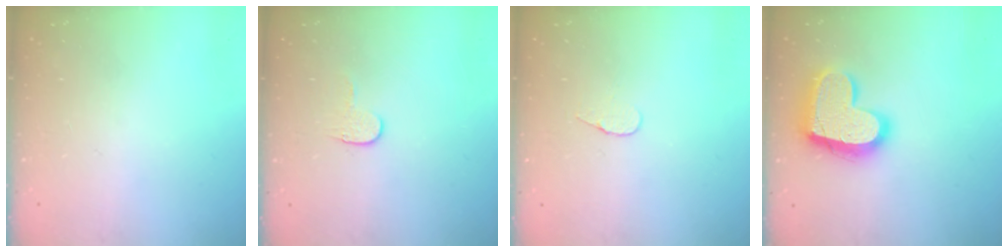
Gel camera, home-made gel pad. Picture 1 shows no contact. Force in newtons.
{"total": 3.8, "press": 3.8, "slide": 0.3}
{"total": 4.0, "press": 4.0, "slide": 0.4}
{"total": 18.3, "press": 18.3, "slide": 1.2}